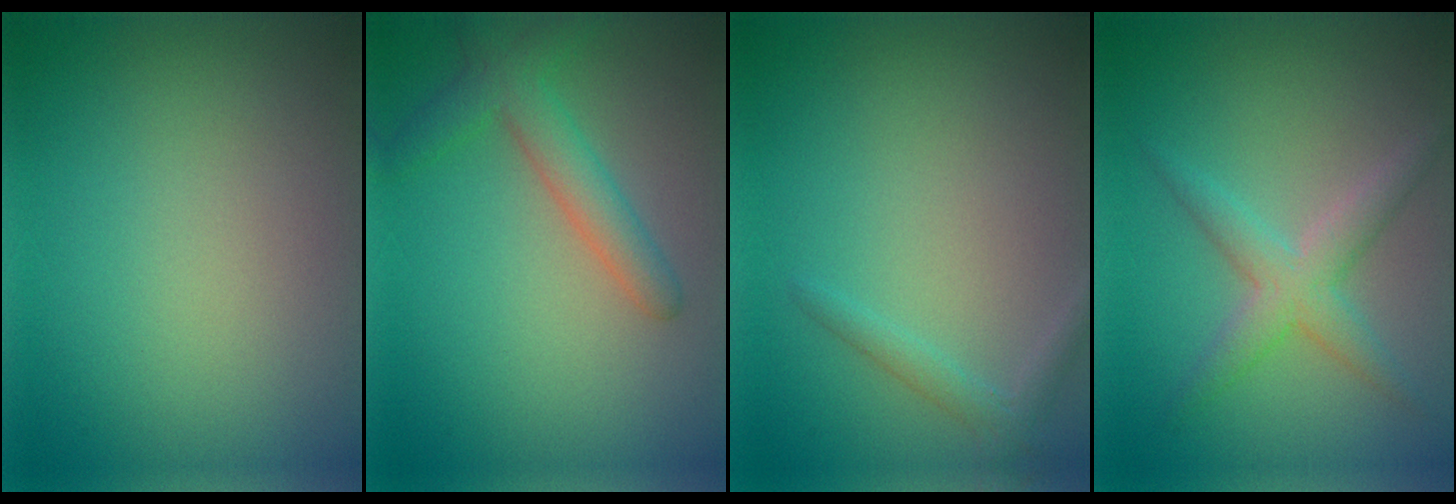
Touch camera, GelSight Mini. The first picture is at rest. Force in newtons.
{"total": 3.3, "press": 3.3, "slide": 0.2}
{"total": 1.4, "press": 1.4, "slide": 0.0}
{"total": 3.2, "press": 3.2, "slide": 0.1}